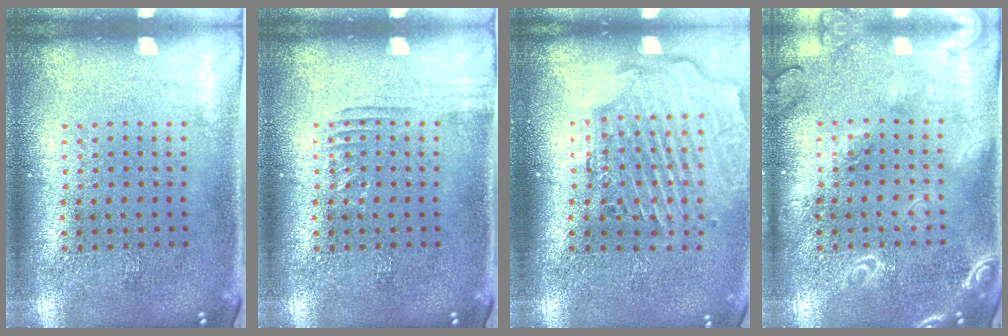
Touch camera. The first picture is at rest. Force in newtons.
{"total": 0.9, "press": 0.9, "slide": 0.2}
{"total": 2.7, "press": 2.2, "slide": 1.5}
{"total": 1.7, "press": 1.7, "slide": 0.2}